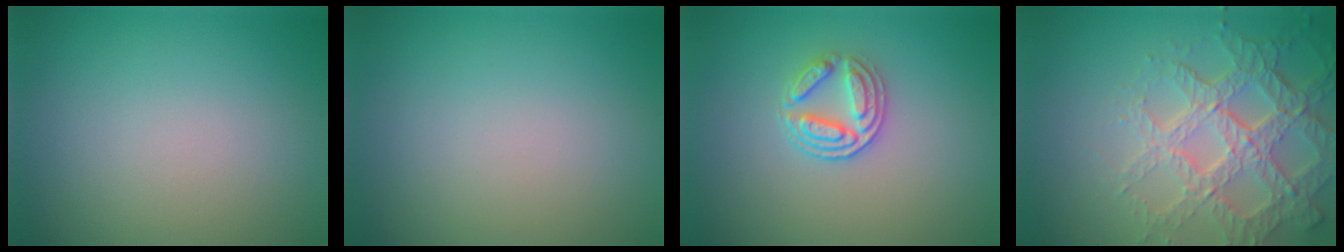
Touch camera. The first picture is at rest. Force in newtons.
{"total": 0.0}
{"total": 3.0, "press": 2.7, "slide": 1.2}
{"total": 7.4, "press": 5.2, "slide": 5.2}